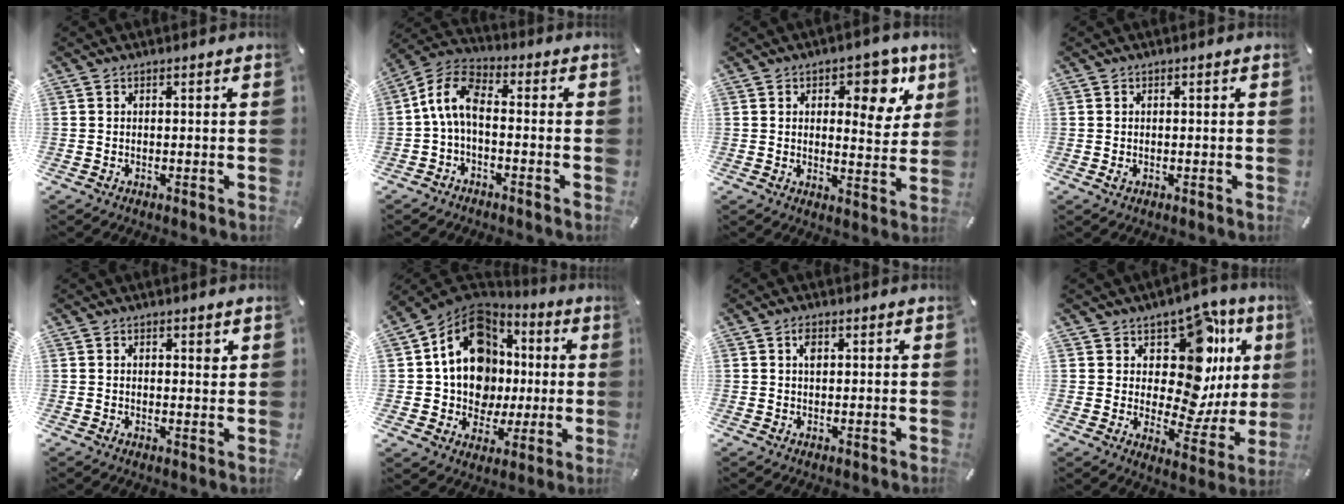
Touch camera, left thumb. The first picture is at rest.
{"total": 8.7, "force": [-1.0, 4.8, 7.1], "torque": [-0.159, 0.004, -0.018]}
{"total": 10.7, "force": [4.8, 5.5, 7.8], "torque": [-0.082, -0.025, 0.072]}
{"total": 0.9, "force": [-0.1, 0.6, 0.7], "torque": [-0.013, 0.001, -0.002]}
{"total": 1.9, "force": [0.8, 1.0, 1.5], "torque": [-0.015, -0.004, 0.009]}
{"total": 16.7, "force": [2.8, 14.0, 8.6], "torque": [-0.143, -0.028, 0.056]}
{"total": 2.1, "force": [0.7, 1.1, 1.6], "torque": [-0.027, 0.000, 0.011]}
{"total": 19.6, "force": [7.1, 10.4, 15.0], "torque": [-0.222, -0.078, 0.110]}